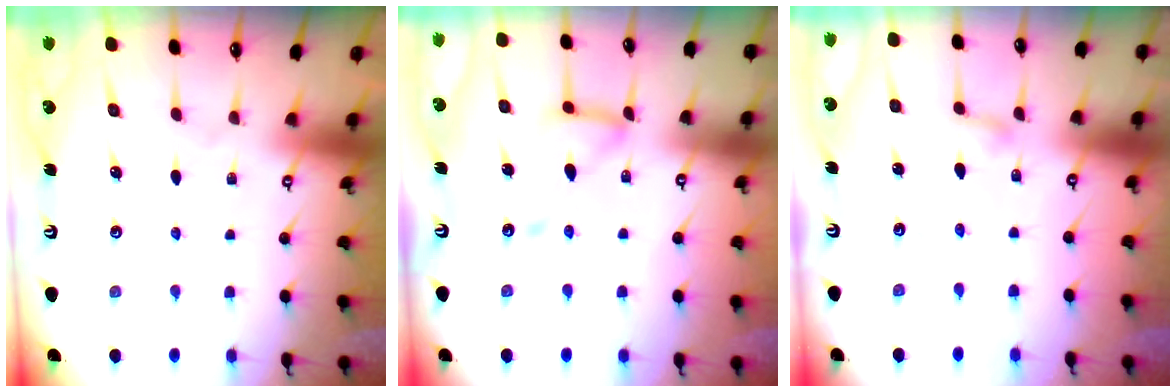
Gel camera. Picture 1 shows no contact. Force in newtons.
{"total": 11.8, "press": 11.7, "slide": 1.1}
{"total": 2.0, "press": 2.0, "slide": 0.2}